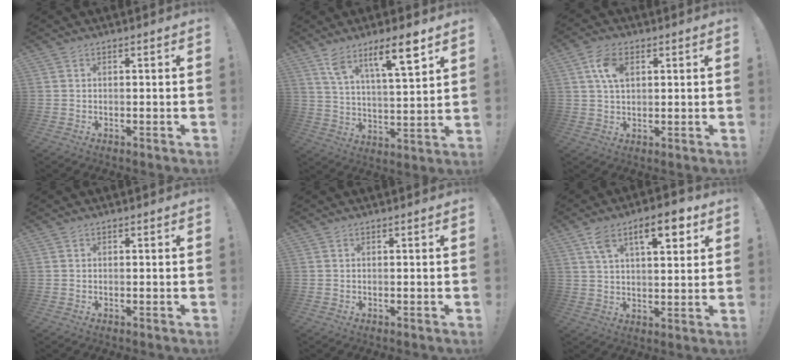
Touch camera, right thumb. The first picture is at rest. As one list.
[{"total": 12.8, "force": [8.5, 2.2, 9.4], "torque": [-0.148, -0.048, 0.134]}, {"total": 7.7, "force": [2.6, 4.8, 5.4], "torque": [-0.100, 0.002, 0.047]}, {"total": 0.0}, {"total": 0.0}, {"total": 12.8, "force": [6.4, 5.5, 9.6], "torque": [-0.136, -0.014, 0.105]}]